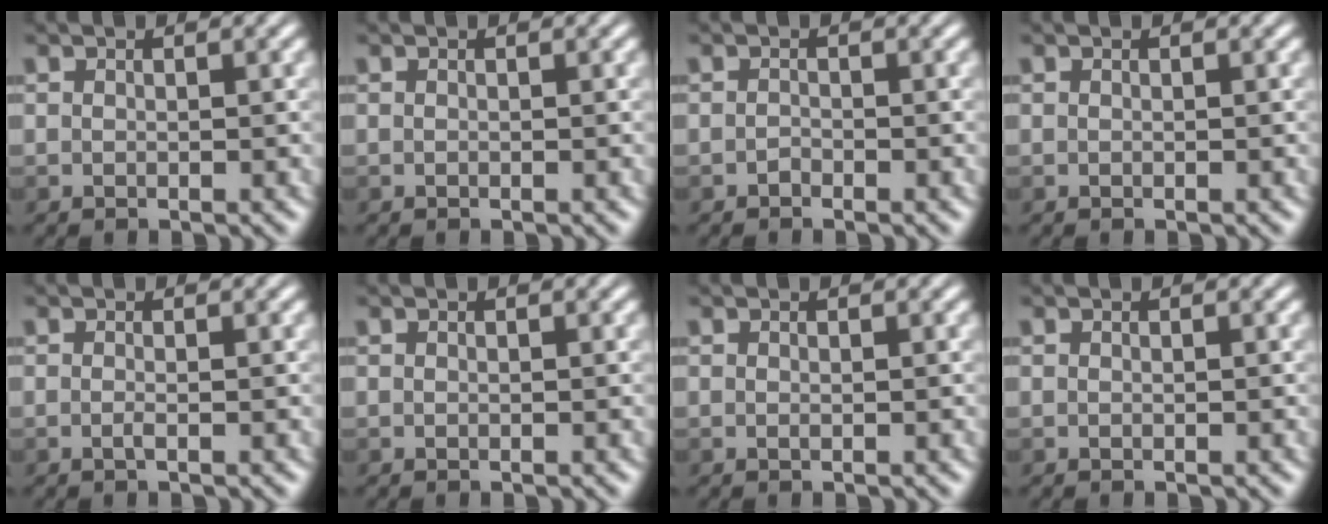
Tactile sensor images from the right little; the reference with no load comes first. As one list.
[{"total": 0.0}, {"total": 1.0, "force": [-1.0, 0.1, 0.0], "torque": [0.002, -0.001, -0.021]}, {"total": 0.0}, {"total": 0.7, "force": [-0.5, -0.1, 0.5], "torque": [-0.009, -0.002, -0.010]}, {"total": 0.0}, {"total": 0.0}, {"total": 0.0}]